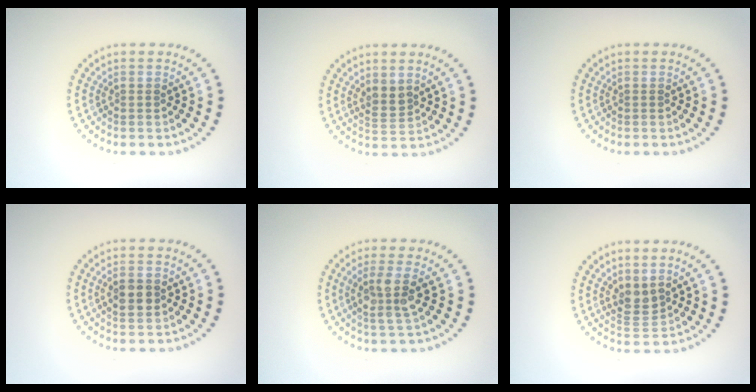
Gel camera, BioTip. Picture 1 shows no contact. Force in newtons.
{"total": 1.7, "press": 1.6, "slide": 0.8}
{"total": 0.0}
{"total": 2.1, "press": 2.1, "slide": 0.3}
{"total": 3.0, "press": 2.6, "slide": 1.4}
{"total": 2.0, "press": 1.7, "slide": 1.1}